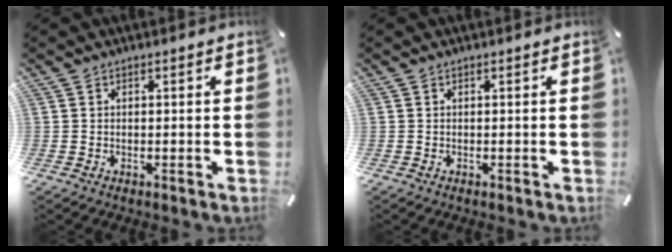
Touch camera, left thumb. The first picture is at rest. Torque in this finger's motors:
{"motor_torque": [0.00, 0.00, -0.02, 0.02, 0.00]}